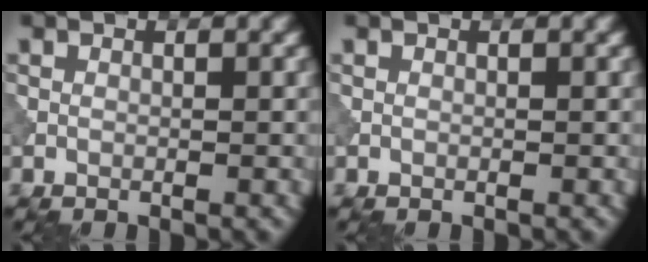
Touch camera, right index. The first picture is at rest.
{"total": 0.0}